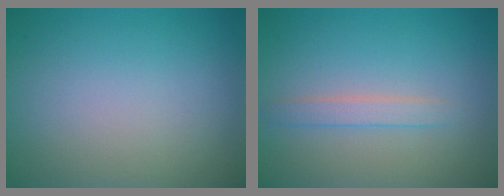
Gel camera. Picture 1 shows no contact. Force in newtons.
{"total": 1.6, "press": 1.6, "slide": 0.1}